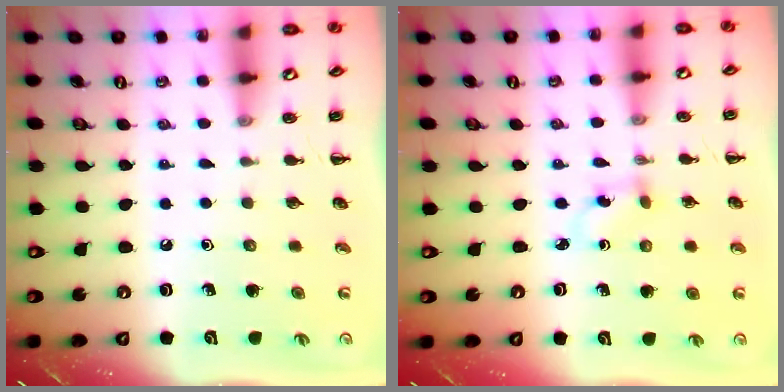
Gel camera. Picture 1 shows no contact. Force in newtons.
{"total": 1.8, "press": 1.7, "slide": 0.8}